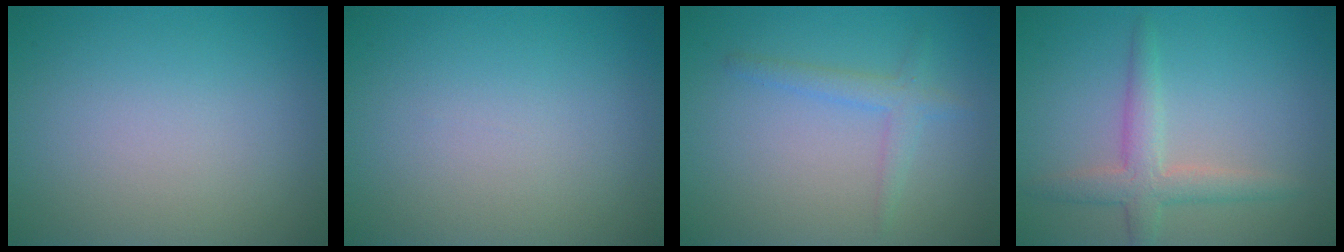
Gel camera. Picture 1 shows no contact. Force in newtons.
{"total": 0.0}
{"total": 2.0, "press": 2.0, "slide": 0.1}
{"total": 3.0, "press": 3.0, "slide": 0.1}